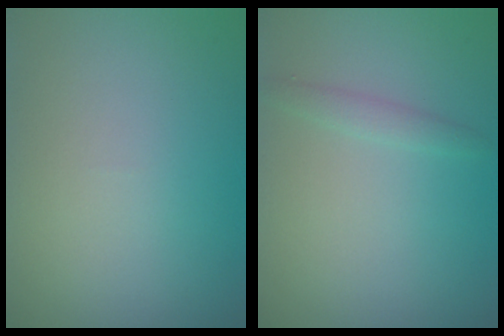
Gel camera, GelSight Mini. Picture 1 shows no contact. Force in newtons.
{"total": 1.1, "press": 1.1, "slide": 0.0}